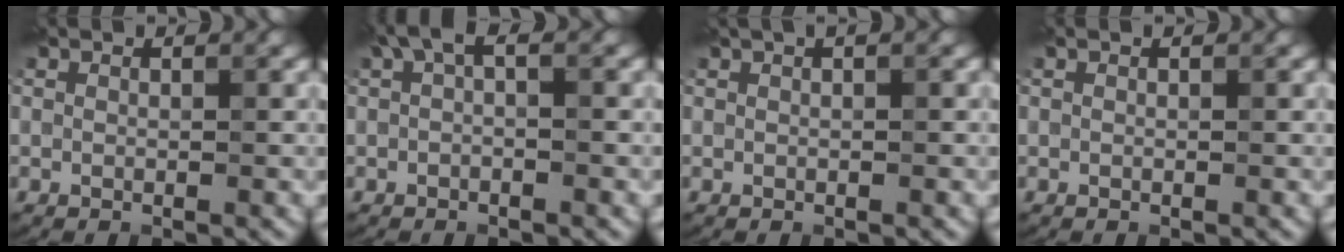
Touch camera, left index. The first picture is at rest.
{"total": 2.2, "force": [0.7, 0.8, 2.0], "torque": [-0.033, 0.007, 0.008]}
{"total": 1.3, "force": [0.7, 0.2, 1.0], "torque": [-0.017, 0.003, 0.010]}
{"total": 0.0}